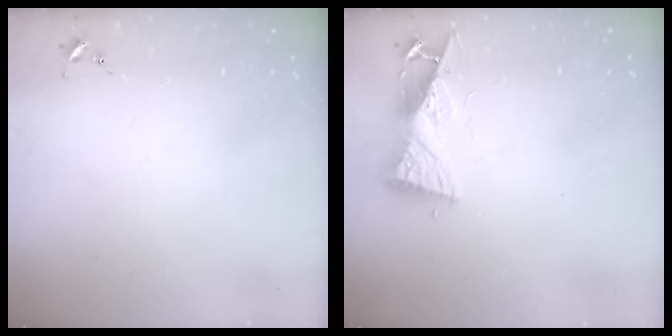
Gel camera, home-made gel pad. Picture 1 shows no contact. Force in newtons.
{"total": 8.6, "press": 8.6, "slide": 0.7}